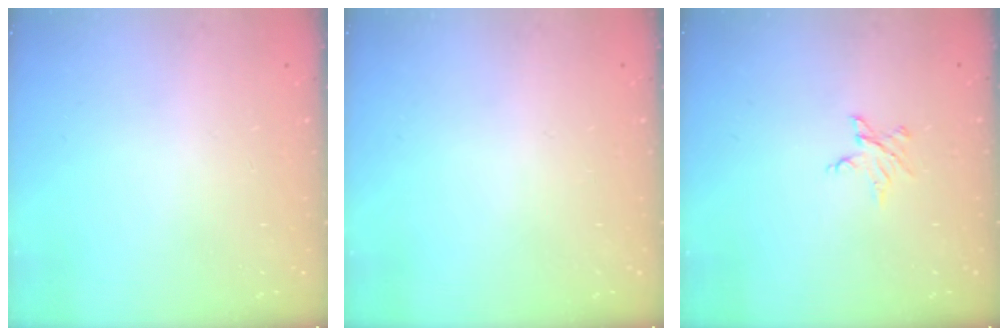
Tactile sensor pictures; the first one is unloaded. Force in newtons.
{"total": 0.0}
{"total": 3.8, "press": 3.8, "slide": 0.5}